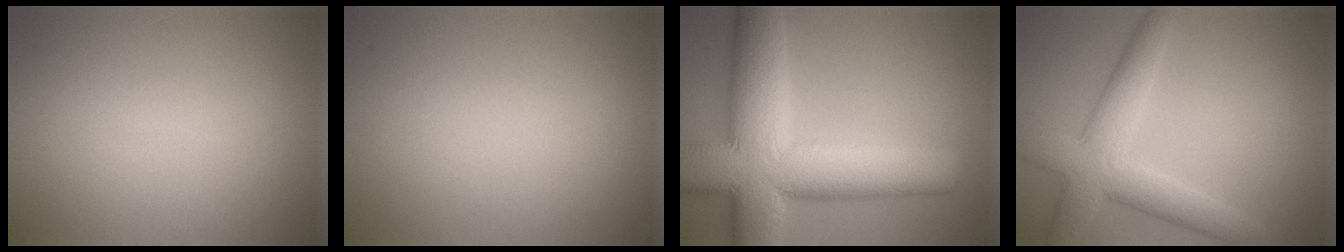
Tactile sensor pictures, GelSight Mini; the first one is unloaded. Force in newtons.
{"total": 0.0}
{"total": 14.1, "press": 14.1, "slide": 0.8}
{"total": 6.0, "press": 6.0, "slide": 0.3}